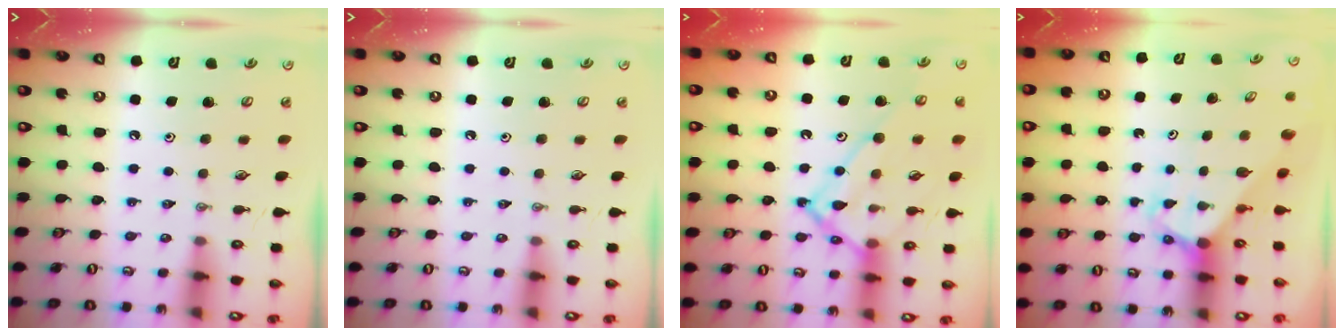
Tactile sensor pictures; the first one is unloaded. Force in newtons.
{"total": 0.0}
{"total": 16.1, "press": 16.0, "slide": 1.8}
{"total": 3.1, "press": 3.1, "slide": 0.2}